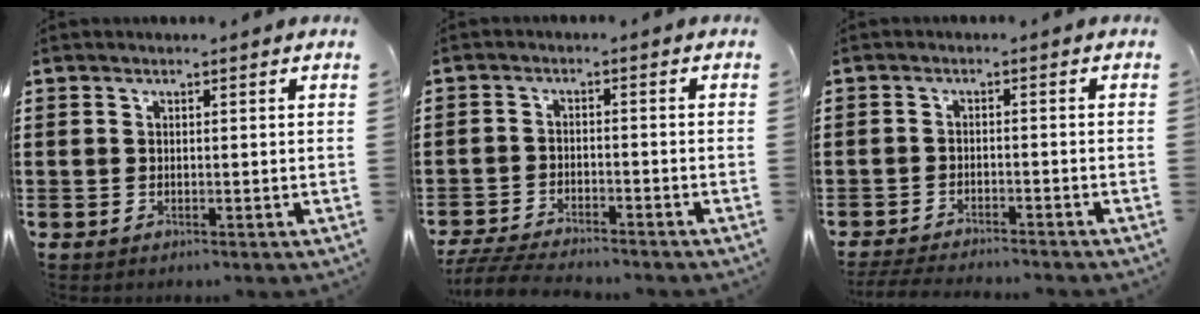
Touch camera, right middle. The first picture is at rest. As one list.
[{"total": 4.6, "force": [-4.5, 0.2, 1.2], "torque": [-0.033, -0.008, -0.091]}, {"total": 3.1, "force": [-3.0, -0.1, 0.7], "torque": [-0.019, -0.005, -0.063]}]